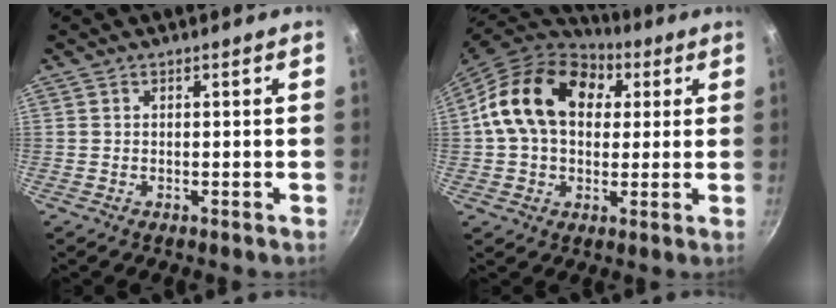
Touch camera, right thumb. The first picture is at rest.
{"total": 19.2, "force": [4.6, 13.9, 12.5], "torque": [-0.194, 0.022, 0.065]}